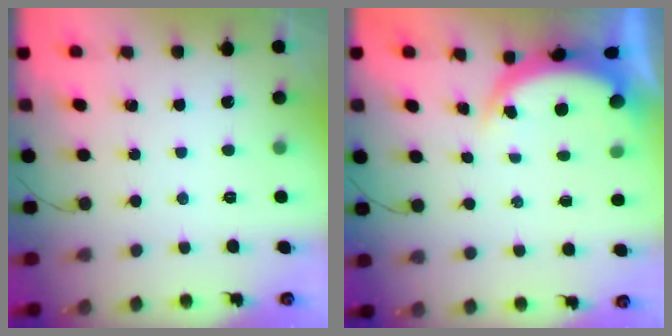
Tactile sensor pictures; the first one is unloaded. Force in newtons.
{"total": 4.8, "press": 4.7, "slide": 1.3}